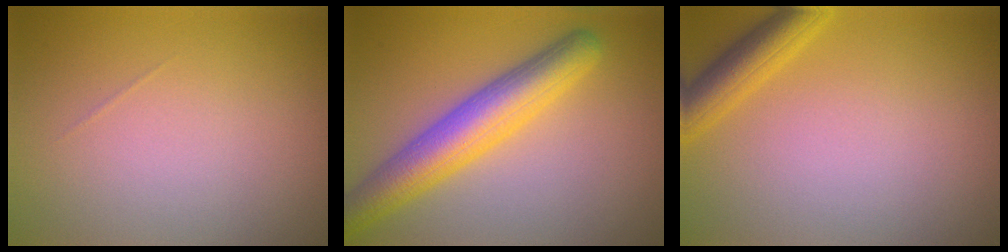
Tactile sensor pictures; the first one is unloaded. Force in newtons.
{"total": 6.2, "press": 6.2, "slide": 0.1}
{"total": 3.5, "press": 3.5, "slide": 0.2}